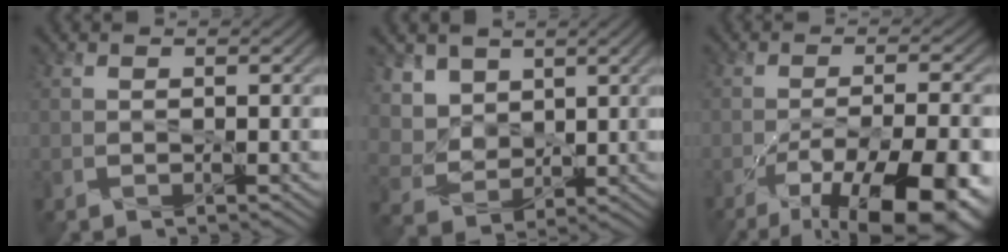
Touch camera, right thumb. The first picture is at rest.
{"total": 5.0, "force": [2.6, 3.7, 2.2], "torque": [-0.071, -0.008, 0.051]}
{"total": 14.7, "force": [-9.0, 4.5, 10.7], "torque": [-0.169, -0.023, -0.120]}